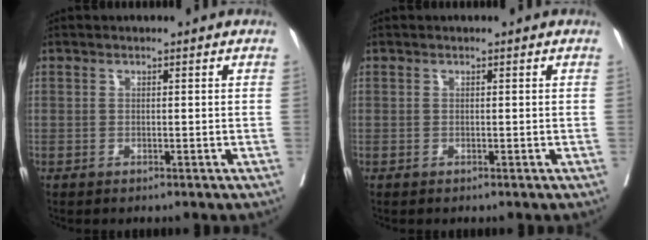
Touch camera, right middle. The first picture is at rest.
{"total": 0.0}